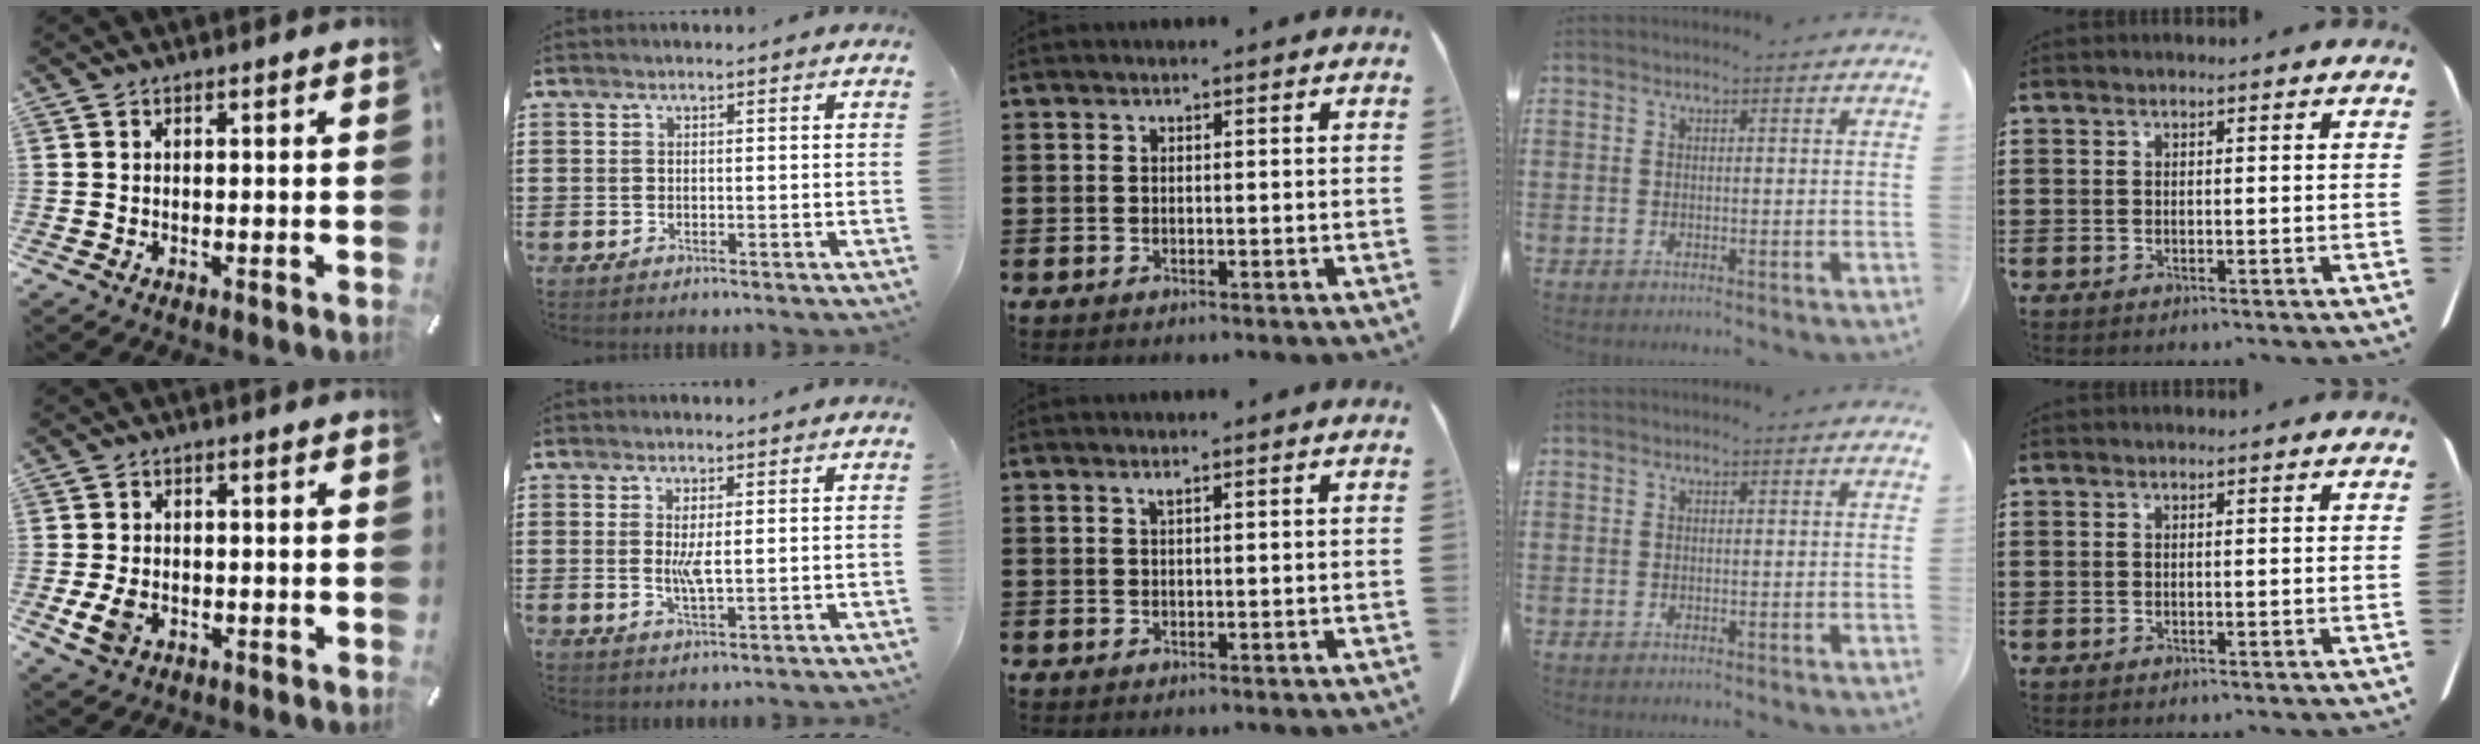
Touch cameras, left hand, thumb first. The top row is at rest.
{"thumb": {"total": 4.5, "force": [-1.3, 3.2, 2.9], "torque": [-0.075, -0.002, -0.027]}, "index": {"total": 3.7, "force": [0.6, 1.0, 3.5], "torque": [-0.069, 0.001, 0.009]}, "middle": {"total": 0.7, "force": [0.4, 0.0, 0.5], "torque": [-0.012, -0.001, 0.009]}}